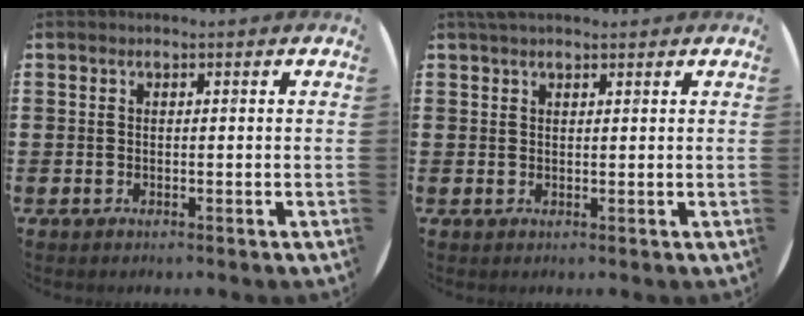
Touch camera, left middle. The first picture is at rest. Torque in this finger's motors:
{"motor_torque": [0.48, -0.35, 0.00, 0.00]}